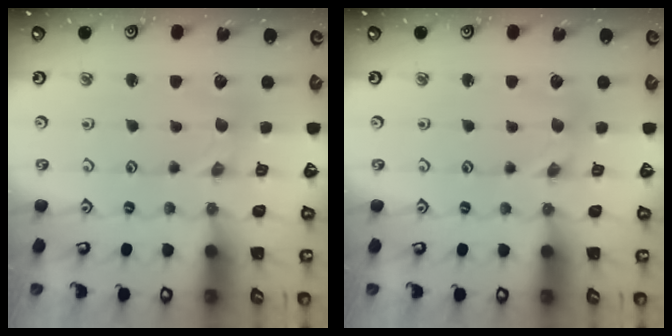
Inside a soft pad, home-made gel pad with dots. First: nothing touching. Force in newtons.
{"total": 0.0}